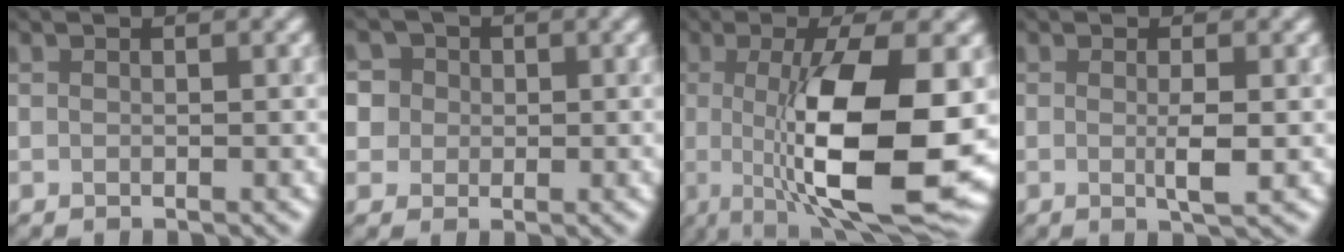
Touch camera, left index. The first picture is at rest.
{"total": 3.8, "force": [0.5, 3.7, 0.4], "torque": [0.003, 0.034, 0.001]}
{"total": 12.1, "force": [-1.4, 3.2, 11.5], "torque": [-0.170, -0.015, -0.016]}
{"total": 2.0, "force": [-0.6, 0.0, 1.9], "torque": [-0.036, -0.003, 0.001]}